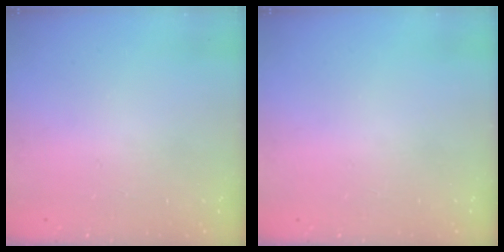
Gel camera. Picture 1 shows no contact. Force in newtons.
{"total": 0.0}